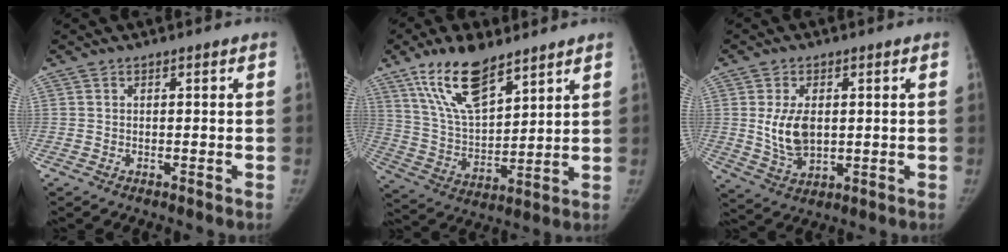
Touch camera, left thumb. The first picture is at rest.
{"total": 15.4, "force": [10.2, 6.1, 9.8], "torque": [-0.152, -0.046, 0.201]}
{"total": 8.1, "force": [0.8, 5.0, 6.3], "torque": [-0.107, -0.011, 0.027]}